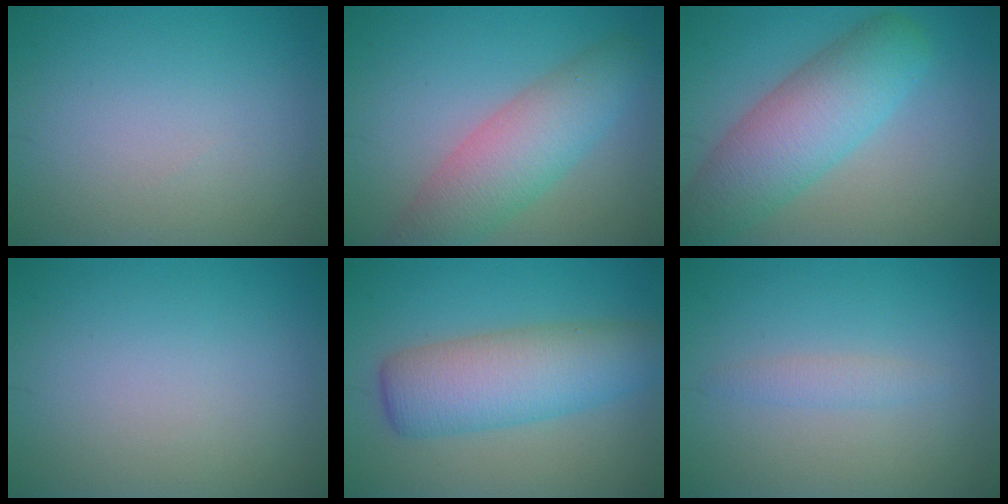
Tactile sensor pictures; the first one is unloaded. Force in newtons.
{"total": 6.2, "press": 6.2, "slide": 0.3}
{"total": 7.4, "press": 7.4, "slide": 0.1}
{"total": 0.0}
{"total": 7.0, "press": 7.0, "slide": 0.2}
{"total": 1.3, "press": 1.3, "slide": 0.2}